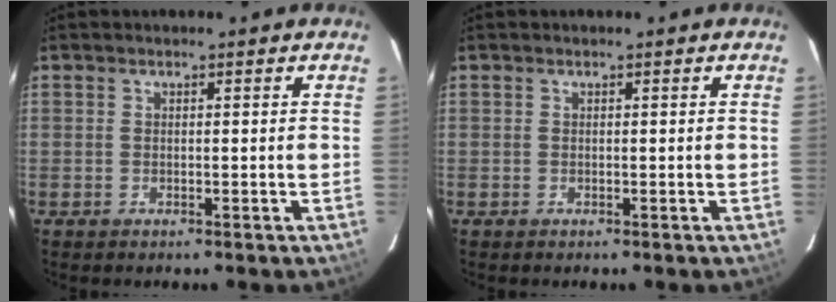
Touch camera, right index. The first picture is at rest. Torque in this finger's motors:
{"motor_torque": [0.00, 0.00, 0.00, 0.00]}